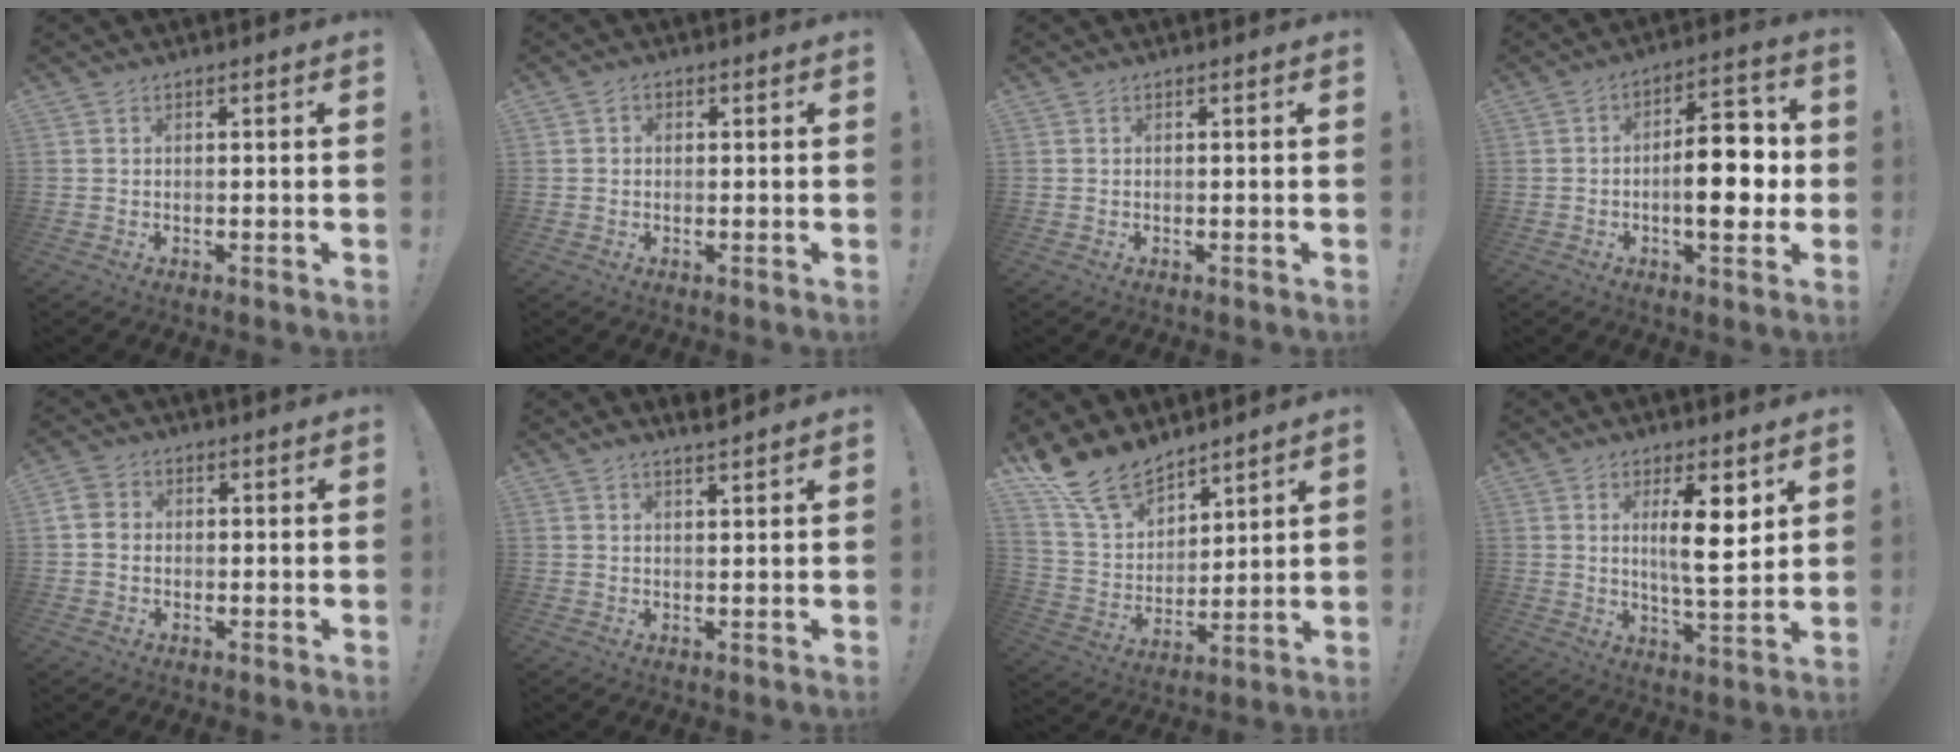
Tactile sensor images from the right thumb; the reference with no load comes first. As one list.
[{"total": 1.5, "force": [-0.1, 1.3, 0.7], "torque": [-0.014, 0.005, -0.002]}, {"total": 0.0}, {"total": 14.6, "force": [-1.5, 6.5, 13.0], "torque": [-0.174, 0.007, -0.031]}, {"total": 5.5, "force": [0.3, 4.8, 2.7], "torque": [-0.057, 0.013, 0.009]}, {"total": 2.9, "force": [2.6, 0.0, 1.4], "torque": [-0.015, -0.017, 0.042]}, {"total": 15.3, "force": [12.4, 7.3, 5.2], "torque": [-0.103, -0.093, 0.236]}, {"total": 10.8, "force": [3.5, 2.3, 10.0], "torque": [-0.157, -0.017, 0.051]}]